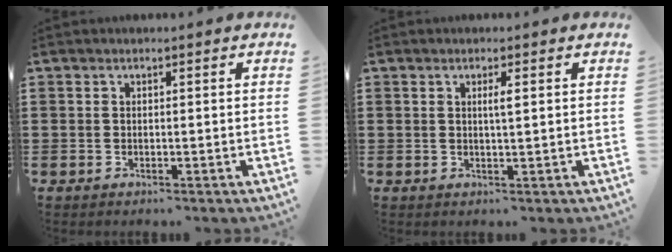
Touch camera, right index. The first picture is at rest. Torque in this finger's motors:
{"motor_torque": [0.10, -0.06, 0.00, 0.01]}